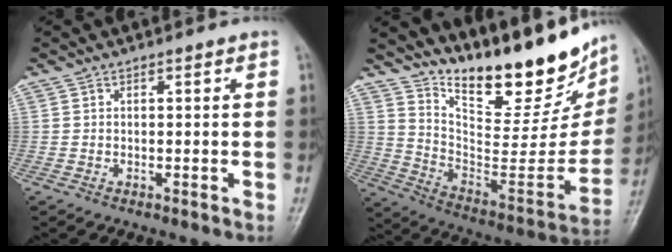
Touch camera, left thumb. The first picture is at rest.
{"total": 26.2, "force": [19.6, 8.7, 14.9], "torque": [-0.194, -0.111, 0.307]}